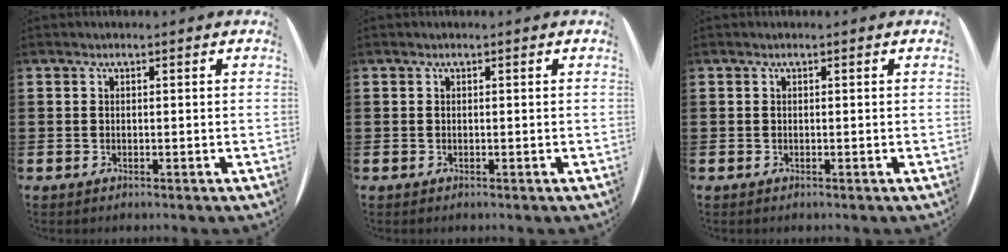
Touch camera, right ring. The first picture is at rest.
{"total": 0.0}
{"total": 0.0}